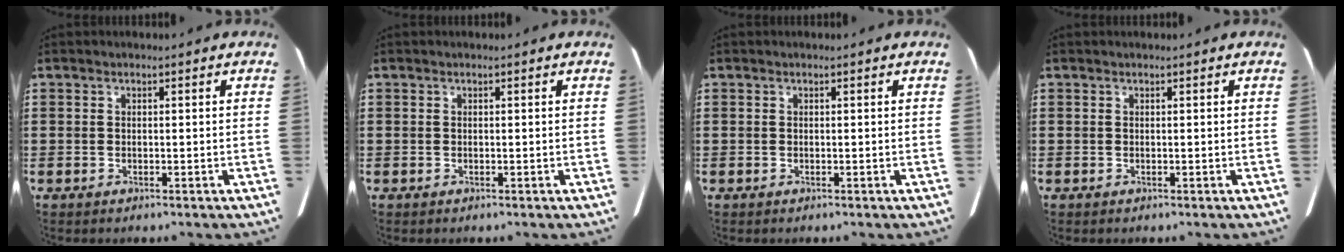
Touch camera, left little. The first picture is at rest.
{"total": 0.0}
{"total": 0.0}
{"total": 0.0}